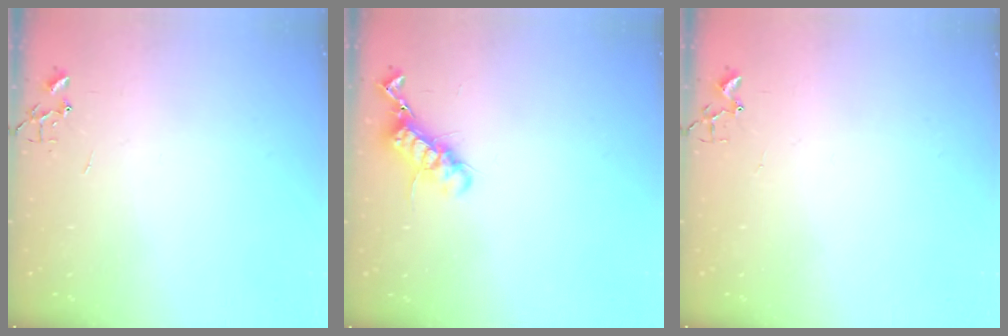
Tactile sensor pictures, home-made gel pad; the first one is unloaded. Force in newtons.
{"total": 12.2, "press": 12.2, "slide": 0.6}
{"total": 3.0, "press": 2.9, "slide": 0.4}